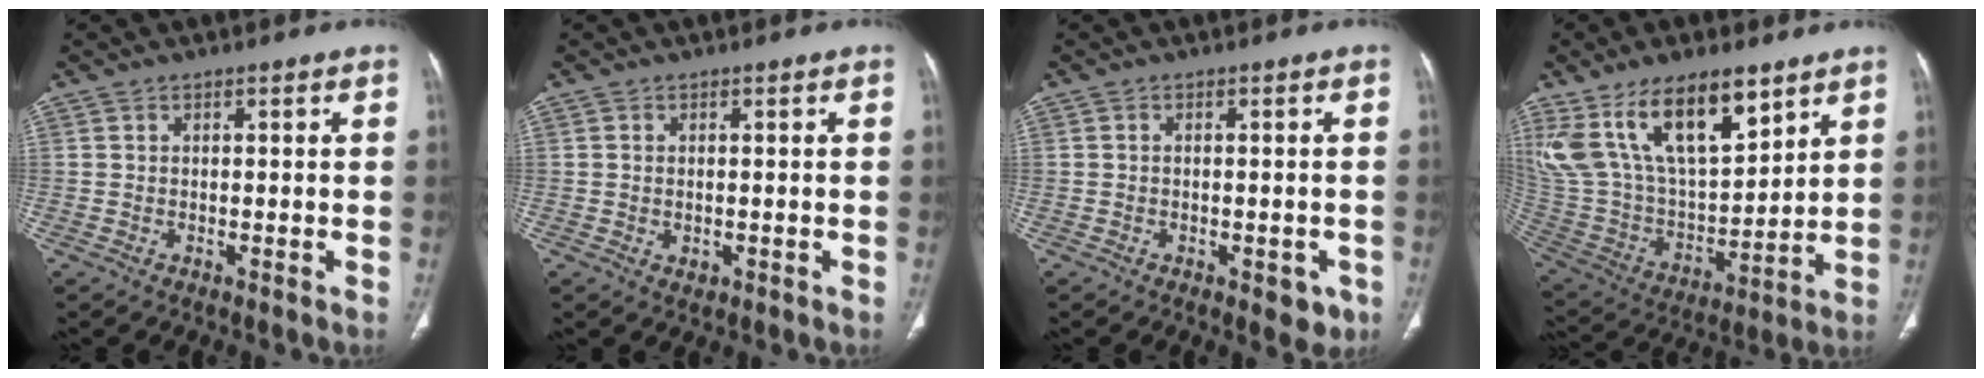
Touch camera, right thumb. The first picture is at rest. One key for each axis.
{"total": 1.4, "fx": -0.2, "fy": 1.0, "fz": 0.9, "tx": -0.015, "ty": -0.002, "tz": 0.000}
{"total": 4.0, "fx": -1.7, "fy": 2.2, "fz": 2.9, "tx": -0.014, "ty": 0.003, "tz": -0.017}
{"total": 23.9, "fx": 14.0, "fy": 10.9, "fz": 15.9, "tx": -0.283, "ty": -0.047, "tz": 0.274}